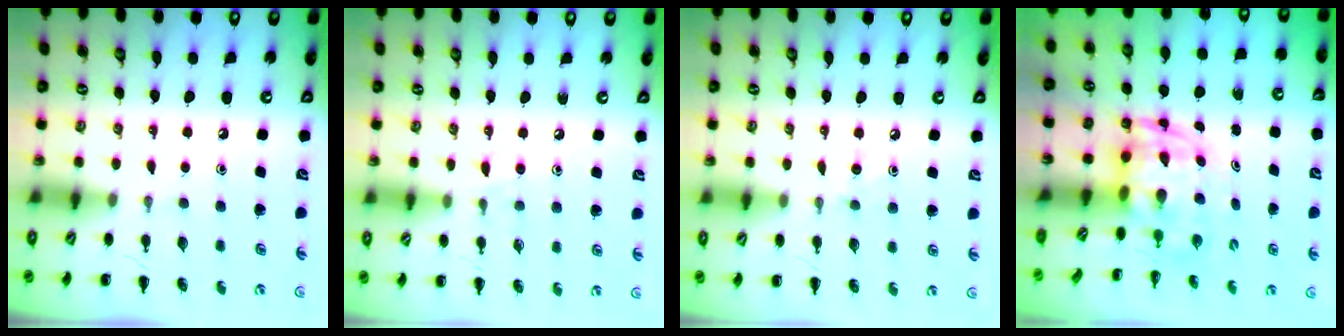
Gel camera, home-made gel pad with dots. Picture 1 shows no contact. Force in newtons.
{"total": 5.9, "press": 5.4, "slide": 2.2}
{"total": 3.6, "press": 3.4, "slide": 1.1}
{"total": 3.6, "press": 3.4, "slide": 0.9}